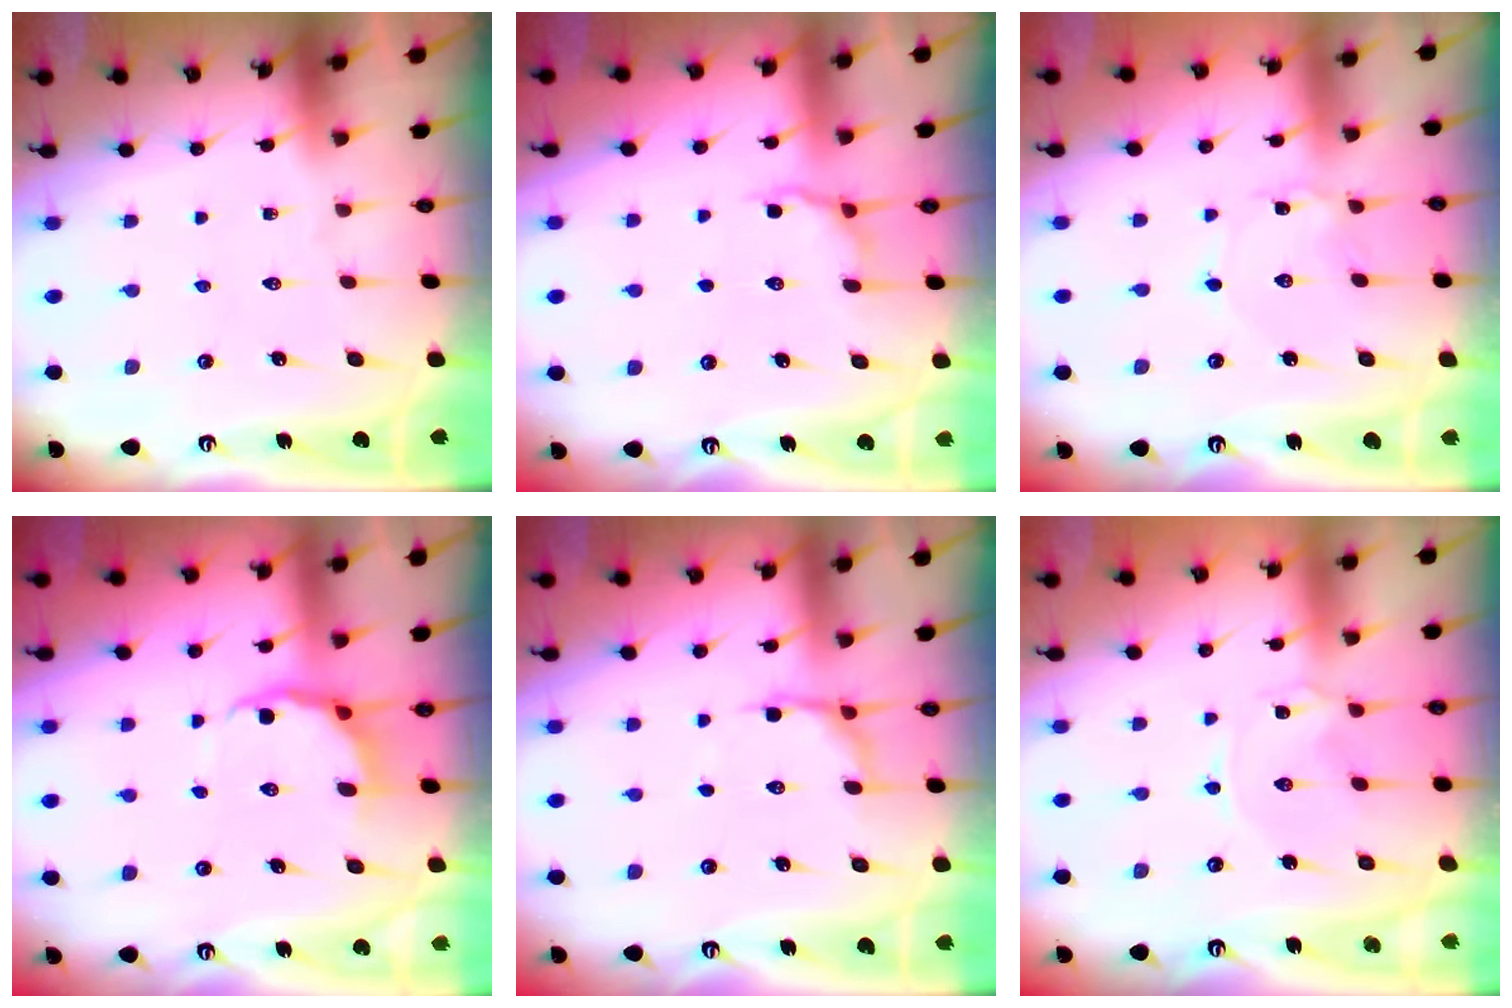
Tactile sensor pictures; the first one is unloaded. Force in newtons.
{"total": 5.8, "press": 5.3, "slide": 2.4}
{"total": 1.4, "press": 1.4, "slide": 0.1}
{"total": 6.0, "press": 5.5, "slide": 2.4}
{"total": 5.6, "press": 4.9, "slide": 2.7}
{"total": 0.0}